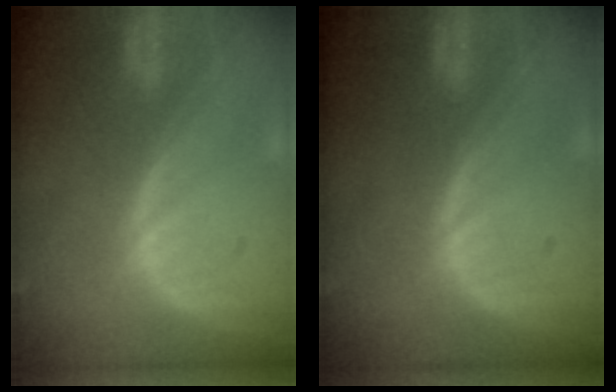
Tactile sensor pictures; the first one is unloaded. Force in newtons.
{"total": 0.0}